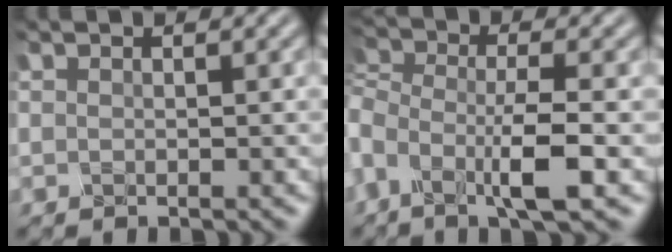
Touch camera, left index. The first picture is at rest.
{"total": 5.5, "force": [-2.6, 1.3, 4.6], "torque": [-0.086, 0.000, -0.064]}